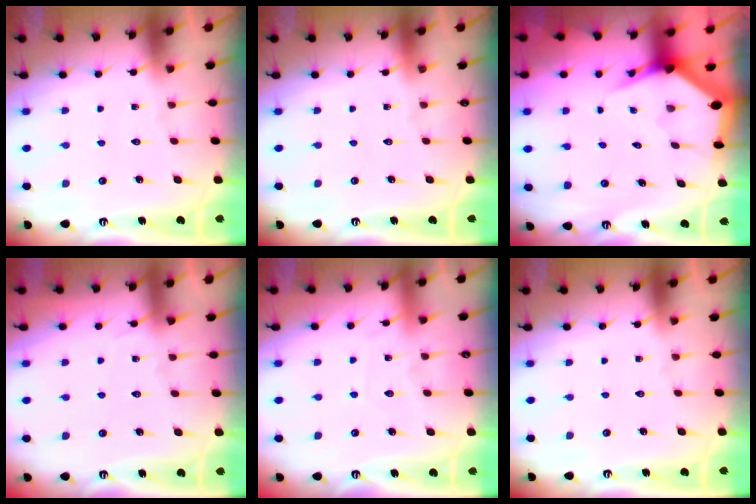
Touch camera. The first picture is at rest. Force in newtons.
{"total": 0.0}
{"total": 3.8, "press": 3.8, "slide": 0.4}
{"total": 4.1, "press": 4.1, "slide": 0.5}
{"total": 4.7, "press": 4.6, "slide": 0.5}
{"total": 0.0}